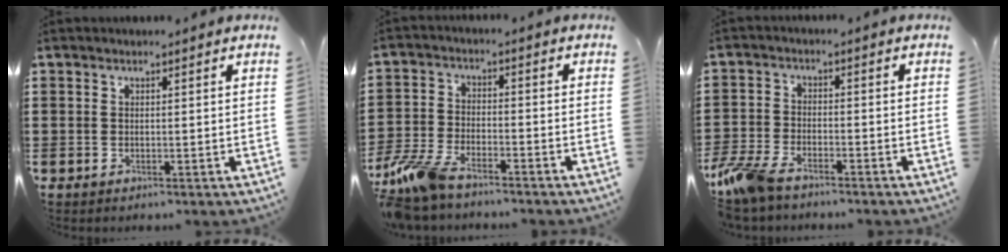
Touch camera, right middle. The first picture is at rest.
{"total": 6.9, "force": [-5.8, 1.6, 3.4], "torque": [-0.101, -0.007, -0.118]}
{"total": 6.1, "force": [-5.0, 1.8, 3.1], "torque": [-0.087, -0.006, -0.103]}